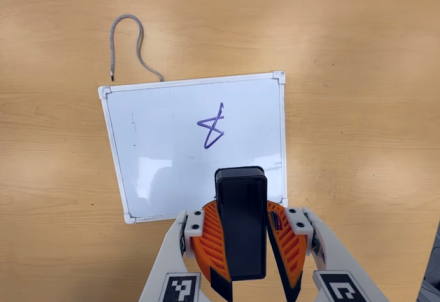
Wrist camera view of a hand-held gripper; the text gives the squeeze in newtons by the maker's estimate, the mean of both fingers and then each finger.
{"total": 11.7, "left": 11.4, "right": 12.1}